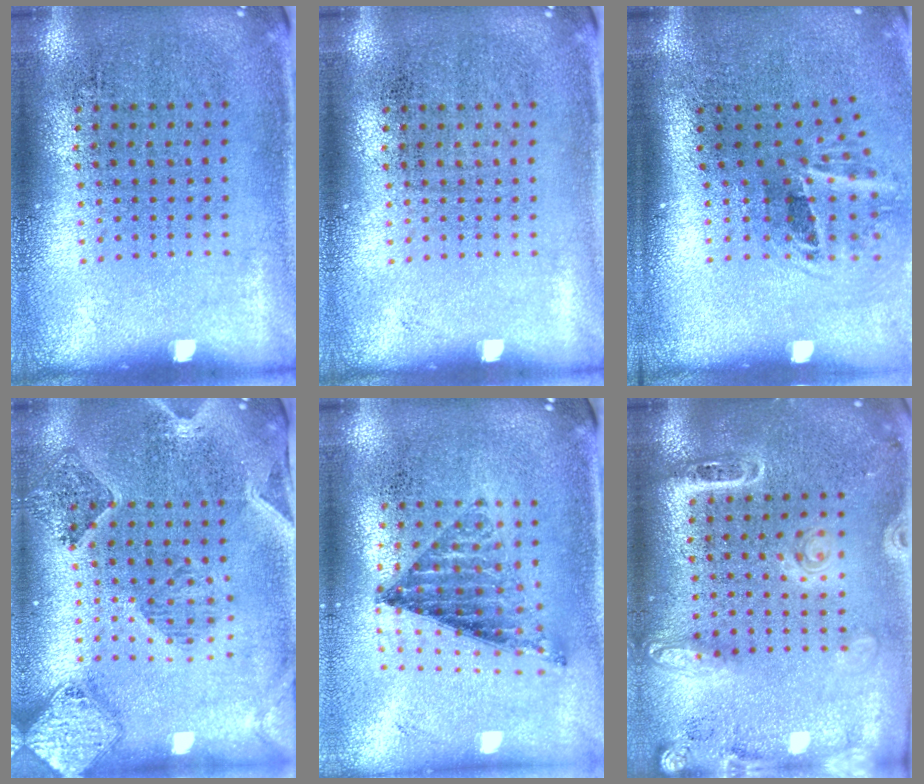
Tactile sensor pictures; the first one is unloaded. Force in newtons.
{"total": 0.0}
{"total": 2.0, "press": 1.2, "slide": 1.6}
{"total": 1.5, "press": 1.4, "slide": 0.4}
{"total": 0.9, "press": 0.9, "slide": 0.2}
{"total": 1.8, "press": 1.7, "slide": 0.7}